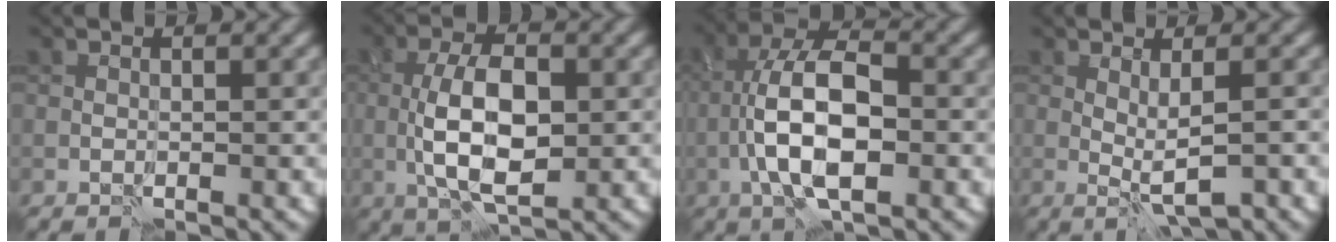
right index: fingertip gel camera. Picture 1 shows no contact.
{"total": 7.1, "force": [-0.4, 3.3, 6.3], "torque": [-0.123, 0.001, -0.007]}
{"total": 8.3, "force": [-1.9, 3.5, 7.3], "torque": [-0.138, 0.015, -0.037]}
{"total": 2.4, "force": [0.2, 0.4, 2.4], "torque": [-0.043, -0.005, 0.008]}